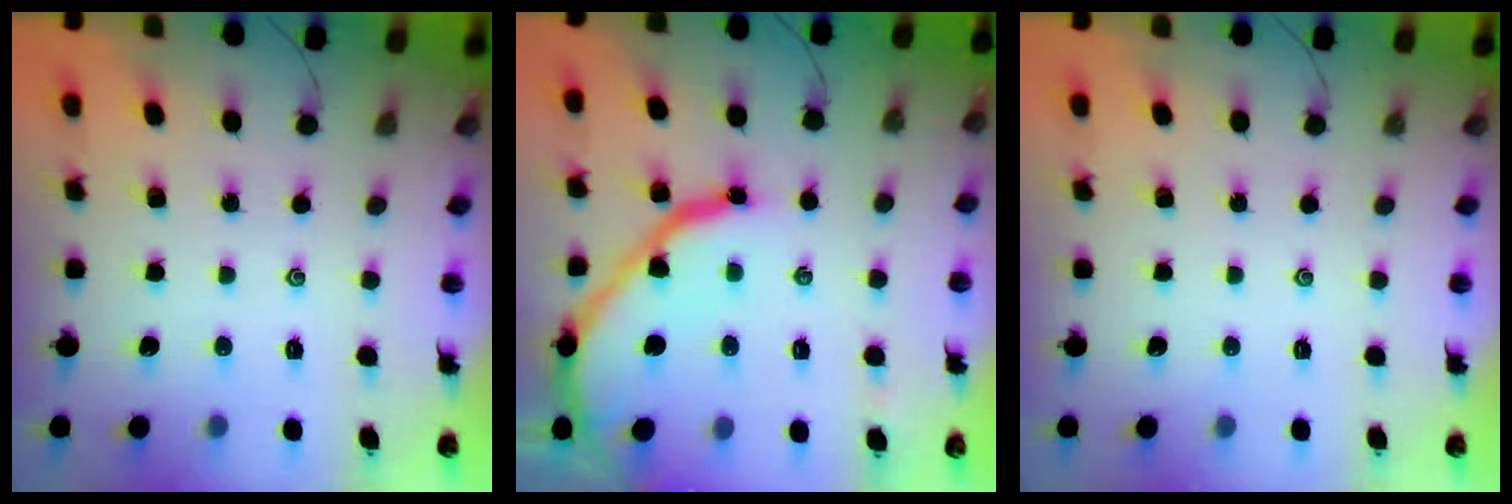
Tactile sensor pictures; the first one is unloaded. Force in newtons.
{"total": 17.6, "press": 17.5, "slide": 1.9}
{"total": 0.0}